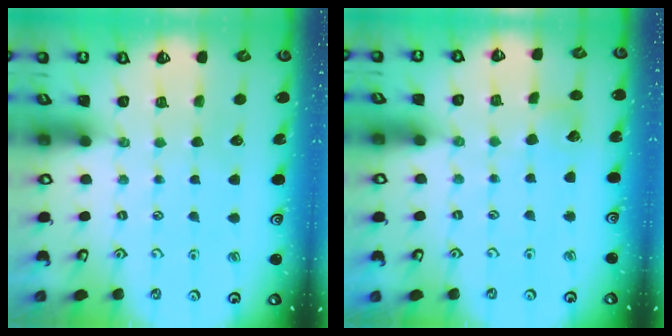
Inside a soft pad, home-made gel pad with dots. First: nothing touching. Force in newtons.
{"total": 3.4, "press": 3.3, "slide": 0.4}